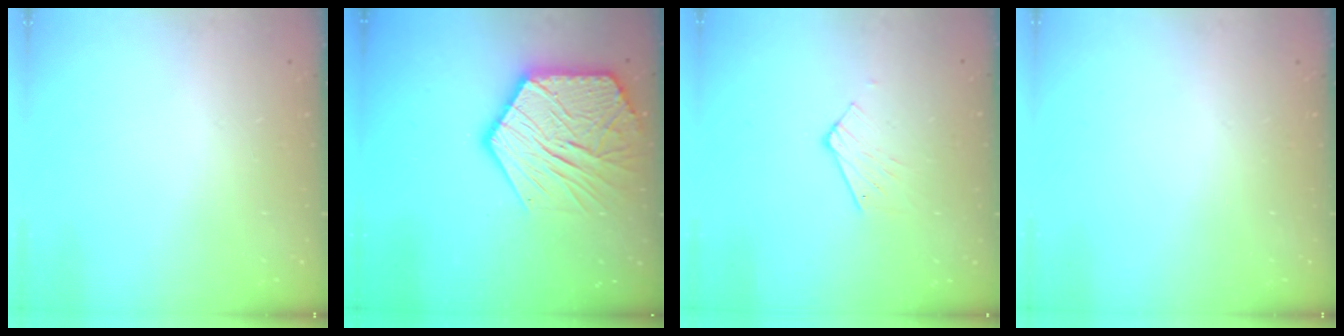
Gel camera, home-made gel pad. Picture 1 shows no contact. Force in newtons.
{"total": 20.1, "press": 20.1, "slide": 1.8}
{"total": 5.2, "press": 5.2, "slide": 0.4}
{"total": 0.0}